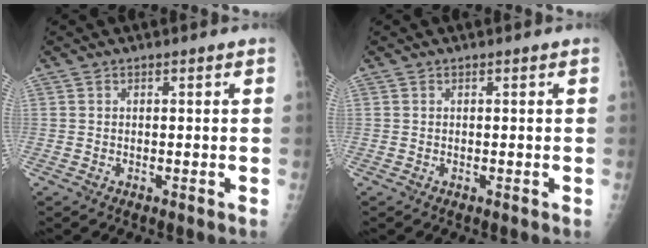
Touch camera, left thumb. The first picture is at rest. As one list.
[{"total": 0.0}]